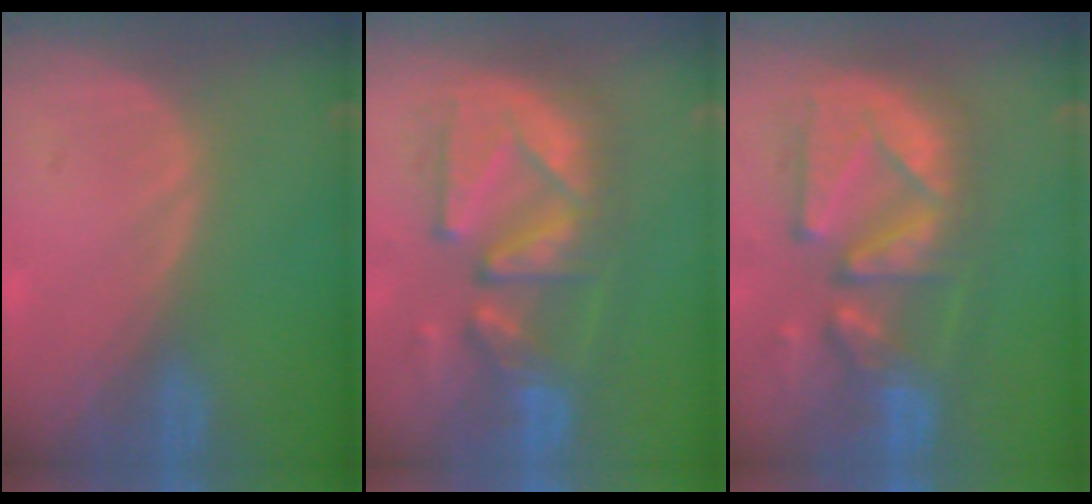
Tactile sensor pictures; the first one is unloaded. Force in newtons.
{"total": 11.4, "press": 10.8, "slide": 3.7}
{"total": 12.5, "press": 11.0, "slide": 5.9}